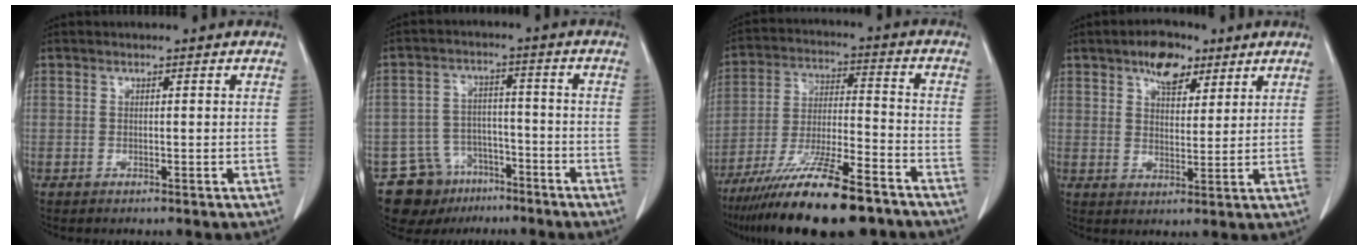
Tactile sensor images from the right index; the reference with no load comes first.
{"total": 9.3, "force": [-6.3, 6.7, 1.5], "torque": [-0.028, 0.027, -0.096]}
{"total": 18.3, "force": [-13.4, 2.8, 12.1], "torque": [-0.214, -0.029, -0.232]}
{"total": 6.7, "force": [4.2, 3.3, 3.9], "torque": [-0.065, 0.011, 0.072]}